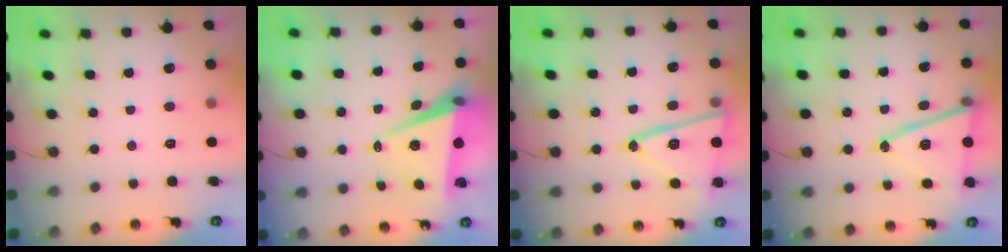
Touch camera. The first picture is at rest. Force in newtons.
{"total": 7.1, "press": 5.5, "slide": 4.5}
{"total": 16.7, "press": 16.7, "slide": 0.7}
{"total": 15.8, "press": 15.4, "slide": 3.7}